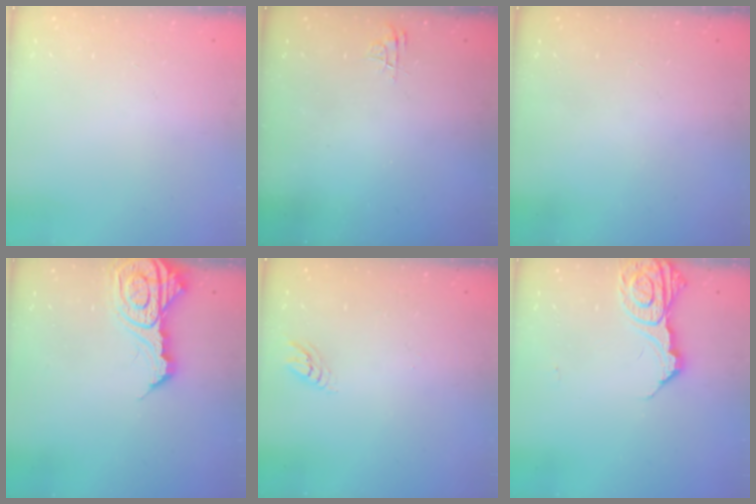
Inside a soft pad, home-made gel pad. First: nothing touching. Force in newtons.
{"total": 3.9, "press": 3.8, "slide": 0.4}
{"total": 0.0}
{"total": 14.3, "press": 14.2, "slide": 1.6}
{"total": 4.3, "press": 4.3, "slide": 0.2}
{"total": 13.8, "press": 13.7, "slide": 1.6}